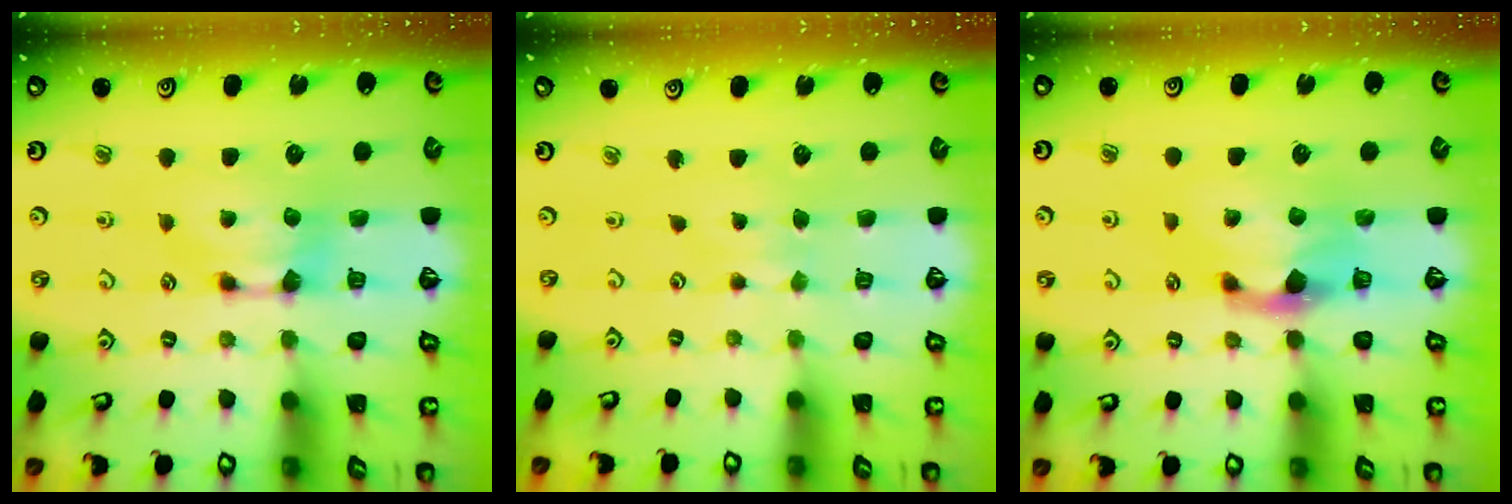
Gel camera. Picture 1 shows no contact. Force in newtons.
{"total": 2.8, "press": 2.7, "slide": 0.4}
{"total": 1.7, "press": 1.0, "slide": 1.4}